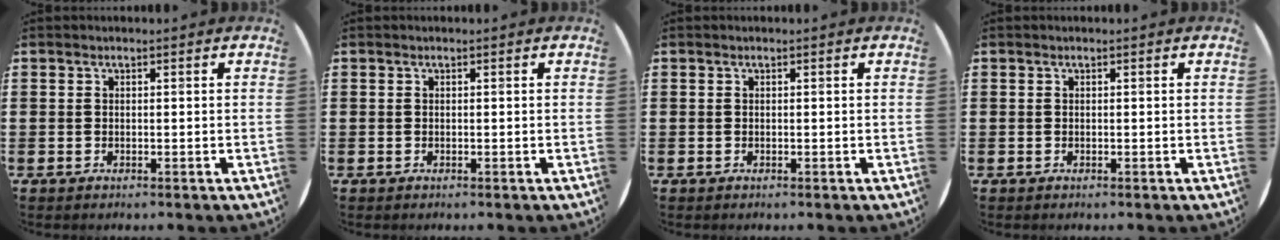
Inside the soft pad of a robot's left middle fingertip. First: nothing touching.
{"total": 0.0}
{"total": 0.0}
{"total": 0.0}